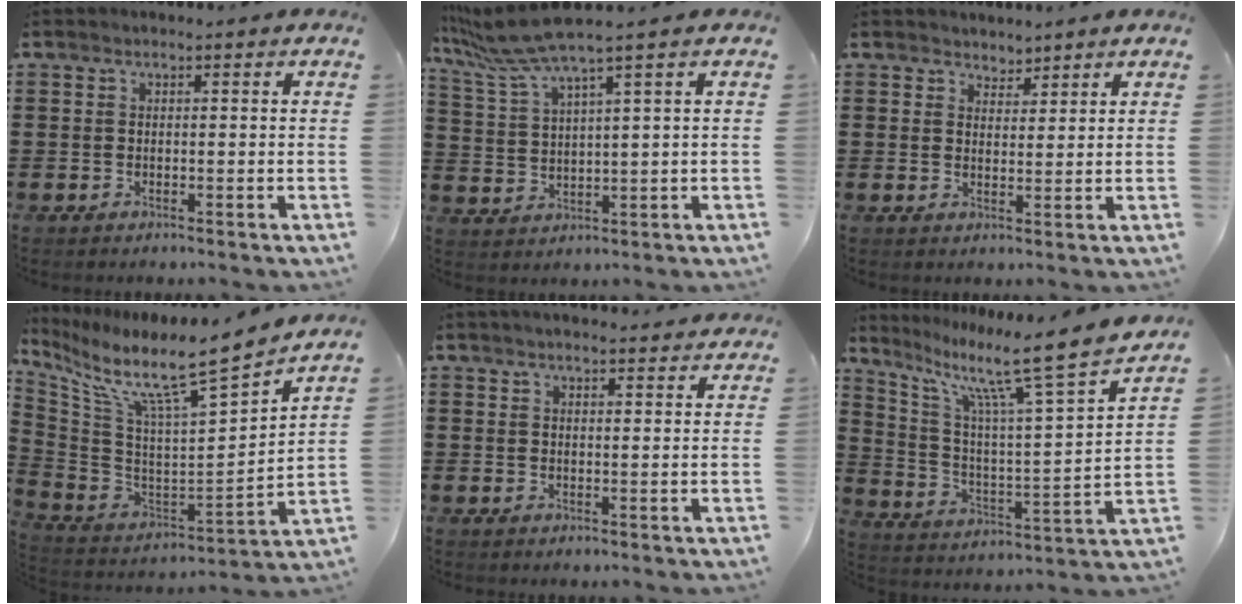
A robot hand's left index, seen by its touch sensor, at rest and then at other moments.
{"total": 6.3, "force": [4.8, -0.2, 4.1], "torque": [-0.115, -0.021, 0.079]}
{"total": 2.3, "force": [2.1, 0.9, -0.4], "torque": [0.000, 0.001, 0.040]}
{"total": 10.1, "force": [8.1, 0.5, 6.0], "torque": [-0.141, -0.073, 0.124]}
{"total": 2.2, "force": [2.1, 0.0, 0.5], "torque": [-0.014, -0.001, 0.040]}
{"total": 11.9, "force": [9.1, 0.3, 7.7], "torque": [-0.160, -0.070, 0.135]}